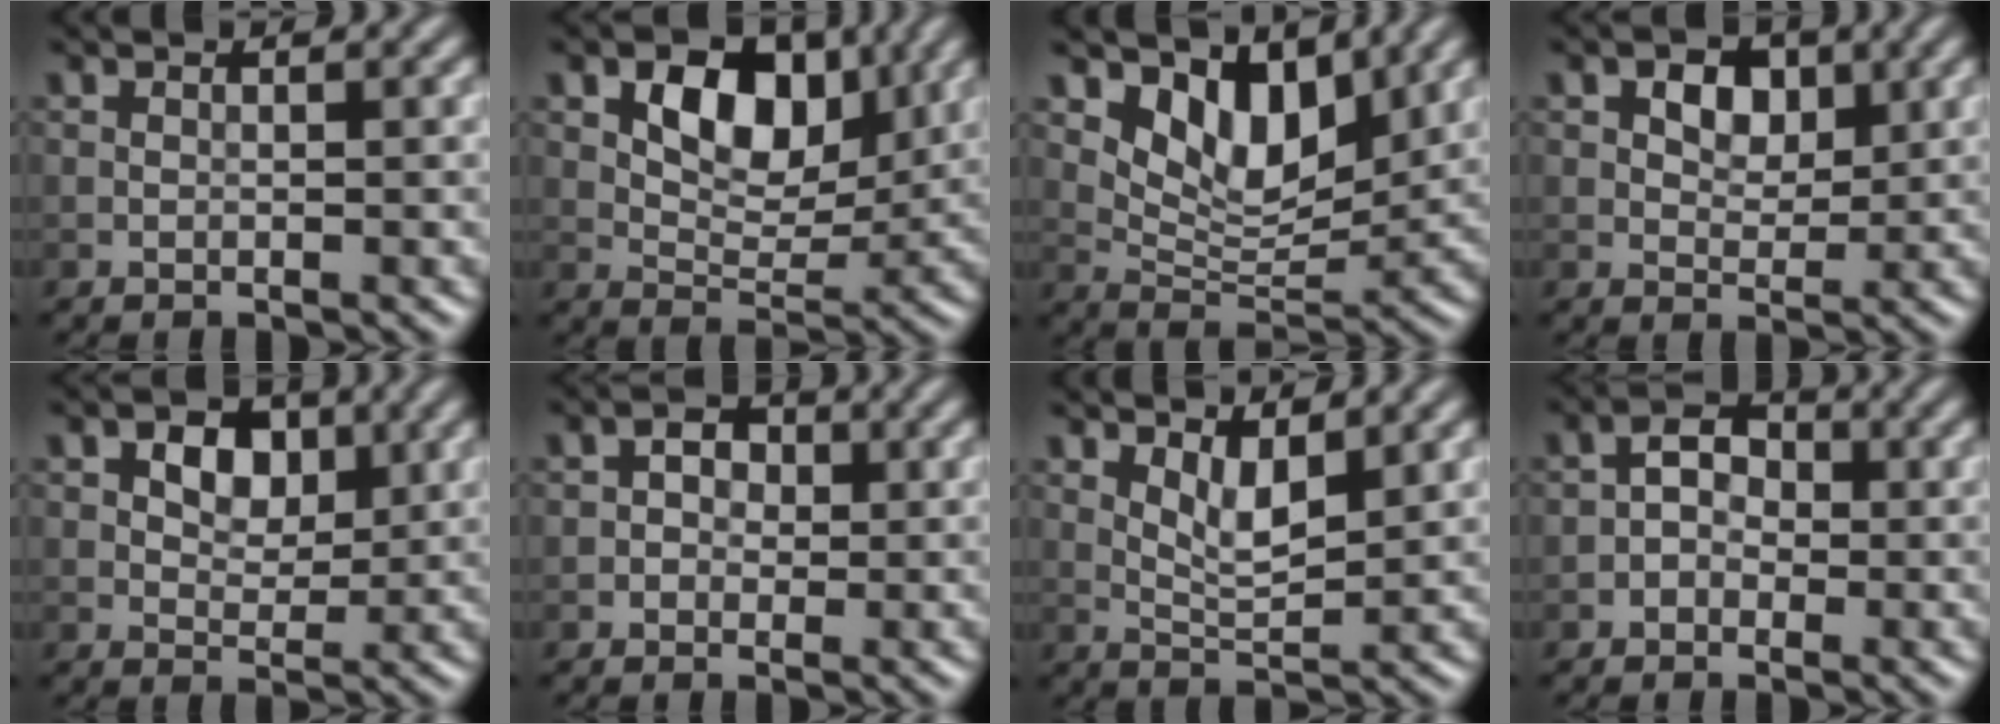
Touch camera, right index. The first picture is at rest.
{"total": 6.7, "force": [2.3, 4.2, 4.7], "torque": [-0.067, -0.005, 0.034]}
{"total": 5.9, "force": [3.3, 3.1, 3.8], "torque": [-0.067, -0.017, 0.057]}
{"total": 3.7, "force": [1.3, 2.5, 2.4], "torque": [-0.033, 0.001, 0.012]}
{"total": 4.1, "force": [1.3, 2.8, 2.7], "torque": [-0.037, 0.001, 0.012]}
{"total": 1.9, "force": [0.0, 1.6, 1.0], "torque": [-0.003, 0.002, -0.009]}
{"total": 2.9, "force": [1.4, 1.1, 2.3], "torque": [-0.043, -0.007, 0.030]}
{"total": 2.3, "force": [-0.6, 1.8, 1.3], "torque": [-0.016, 0.009, -0.017]}